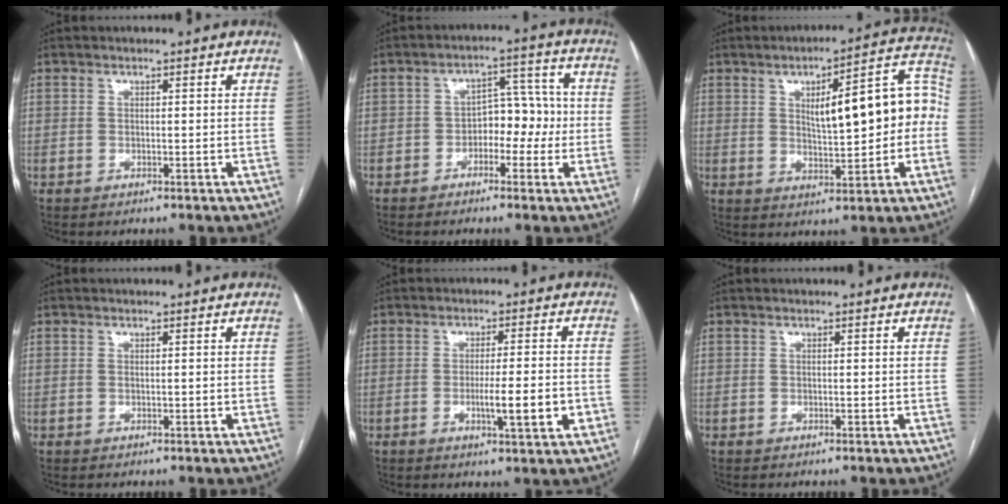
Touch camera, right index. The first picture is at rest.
{"total": 6.1, "force": [-1.5, 3.8, 4.6], "torque": [-0.061, 0.030, -0.026]}
{"total": 14.2, "force": [0.9, 4.0, 13.6], "torque": [-0.178, 0.042, 0.020]}
{"total": 0.0}
{"total": 6.7, "force": [-1.9, 0.3, 6.4], "torque": [-0.104, -0.007, -0.026]}
{"total": 0.0}